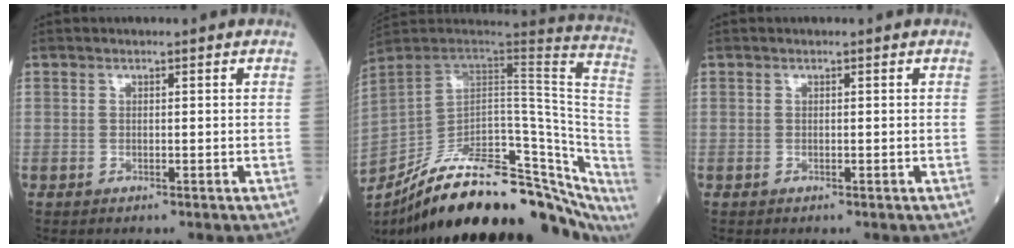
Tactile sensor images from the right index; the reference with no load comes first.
{"total": 32.5, "force": [-25.5, 9.4, 17.9], "torque": [-0.195, -0.018, -0.355]}
{"total": 0.0}